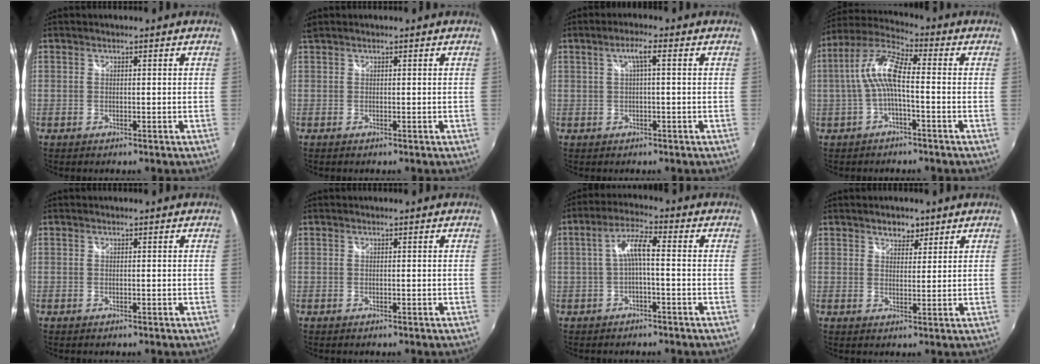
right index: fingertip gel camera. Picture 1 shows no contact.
{"total": 0.7, "force": [0.5, 0.3, 0.4], "torque": [-0.009, 0.003, 0.007]}
{"total": 2.8, "force": [0.5, 0.1, 2.8], "torque": [-0.051, 0.007, 0.008]}
{"total": 9.0, "force": [-0.9, 2.3, 8.7], "torque": [-0.187, 0.019, -0.018]}
{"total": 0.0}
{"total": 0.0}
{"total": 5.1, "force": [-0.9, 0.8, 5.0], "torque": [-0.104, 0.013, -0.016]}
{"total": 3.3, "force": [2.3, 2.0, 1.1], "torque": [-0.010, 0.004, 0.037]}